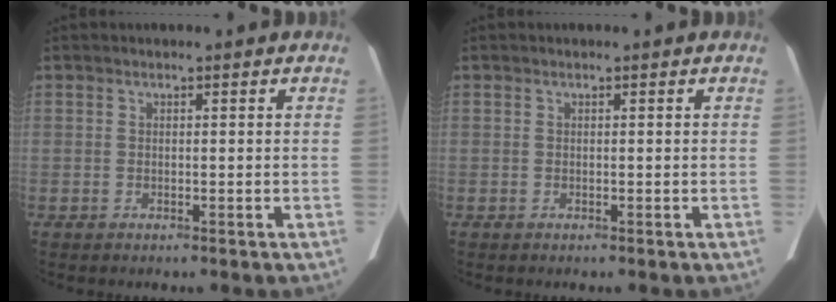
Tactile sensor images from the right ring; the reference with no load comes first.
{"total": 0.0}